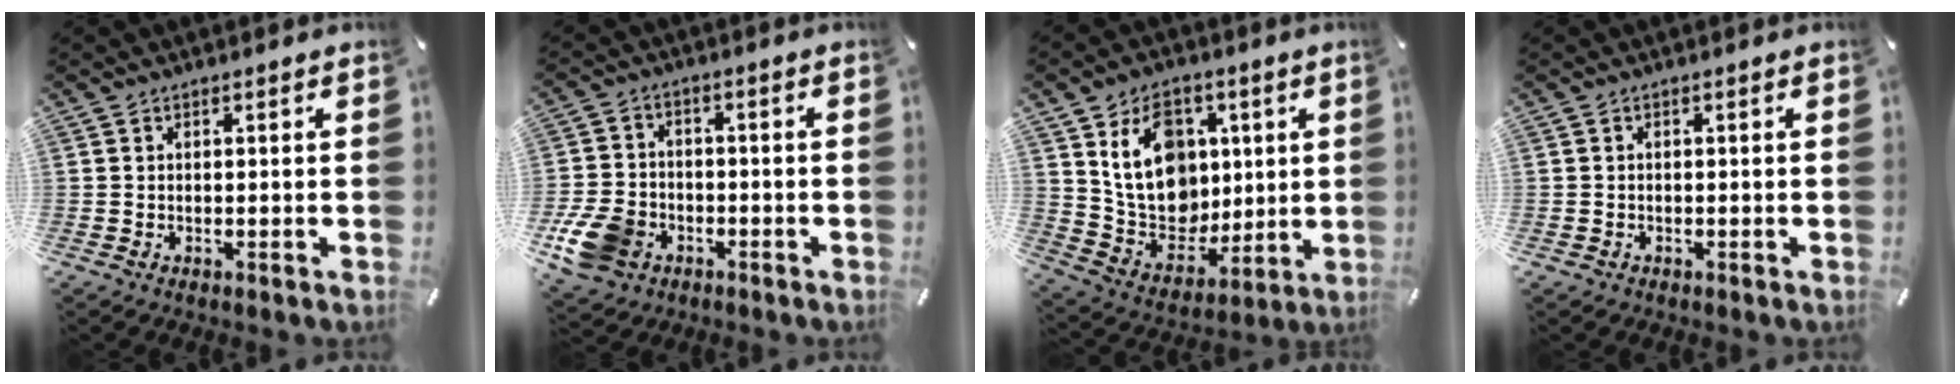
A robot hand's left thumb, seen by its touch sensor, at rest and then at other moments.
{"total": 10.7, "force": [-4.4, 8.1, 5.3], "torque": [-0.113, 0.026, -0.079]}
{"total": 16.6, "force": [4.6, 13.5, 8.6], "torque": [-0.142, -0.010, 0.094]}
{"total": 0.7, "force": [-0.3, 0.6, 0.2], "torque": [-0.003, 0.003, -0.007]}